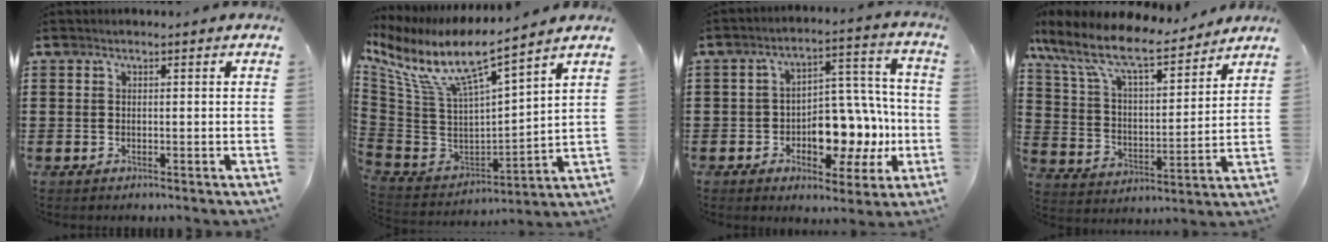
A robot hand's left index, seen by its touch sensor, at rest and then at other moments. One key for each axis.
{"total": 9.7, "fx": 6.3, "fy": 1.7, "fz": 7.1, "tx": -0.168, "ty": -0.051, "tz": 0.100}
{"total": 9.1, "fx": -2.2, "fy": 6.2, "fz": 6.3, "tx": -0.092, "ty": 0.004, "tz": -0.035}
{"total": 10.3, "fx": 8.4, "fy": 2.4, "fz": 5.4, "tx": -0.141, "ty": -0.043, "tz": 0.144}